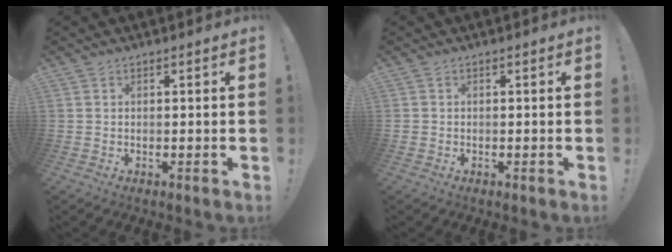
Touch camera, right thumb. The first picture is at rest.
{"total": 0.5, "force": [-0.5, 0.2, 0.1], "torque": [-0.005, 0.003, -0.008]}